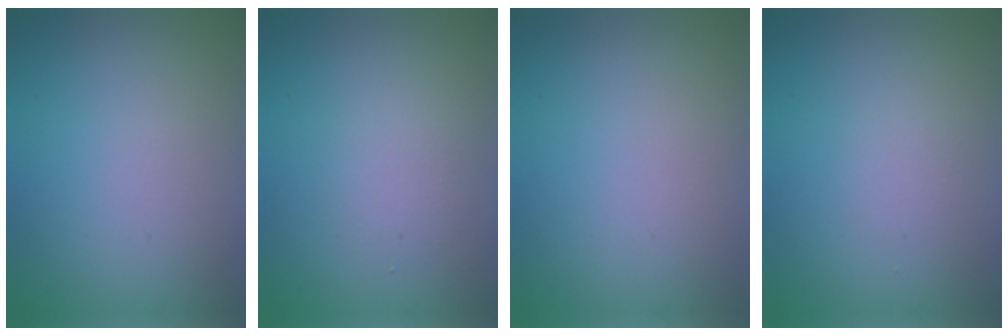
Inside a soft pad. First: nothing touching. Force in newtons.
{"total": 1.8, "press": 1.8, "slide": 0.1}
{"total": 0.0}
{"total": 0.8, "press": 0.8, "slide": 0.1}